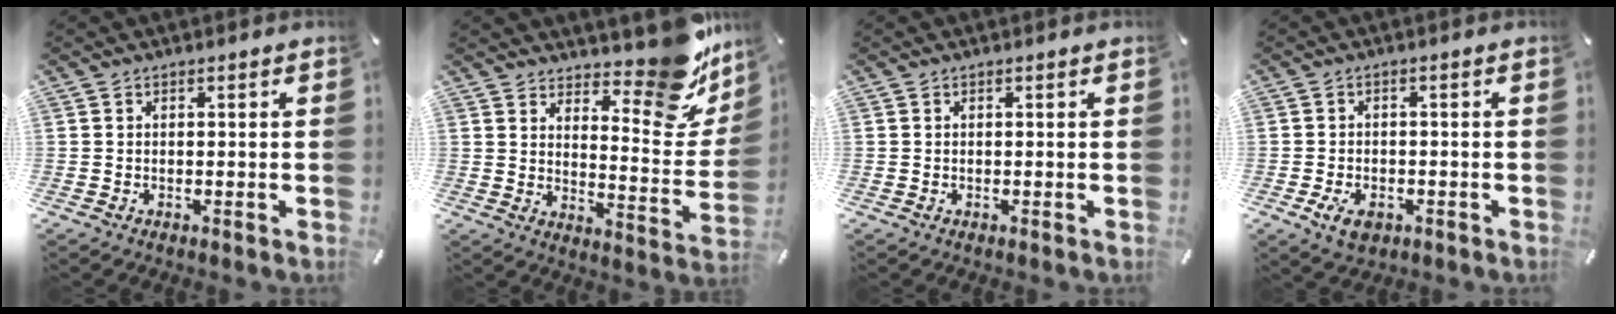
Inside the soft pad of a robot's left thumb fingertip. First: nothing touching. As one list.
[{"total": 15.0, "force": [11.8, 5.9, 7.1], "torque": [-0.066, -0.122, 0.197]}, {"total": 0.0}, {"total": 4.3, "force": [-1.9, 2.8, 2.7], "torque": [-0.063, 0.002, -0.037]}]